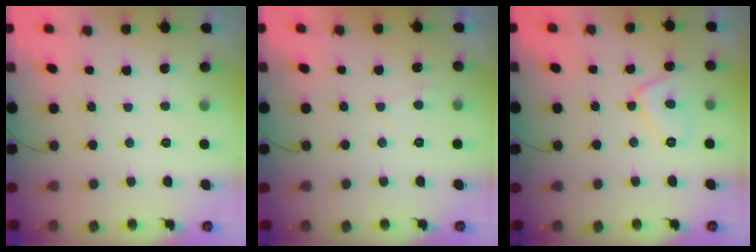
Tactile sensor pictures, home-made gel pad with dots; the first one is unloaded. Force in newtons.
{"total": 0.9, "press": 0.7, "slide": 0.5}
{"total": 8.3, "press": 8.2, "slide": 1.1}